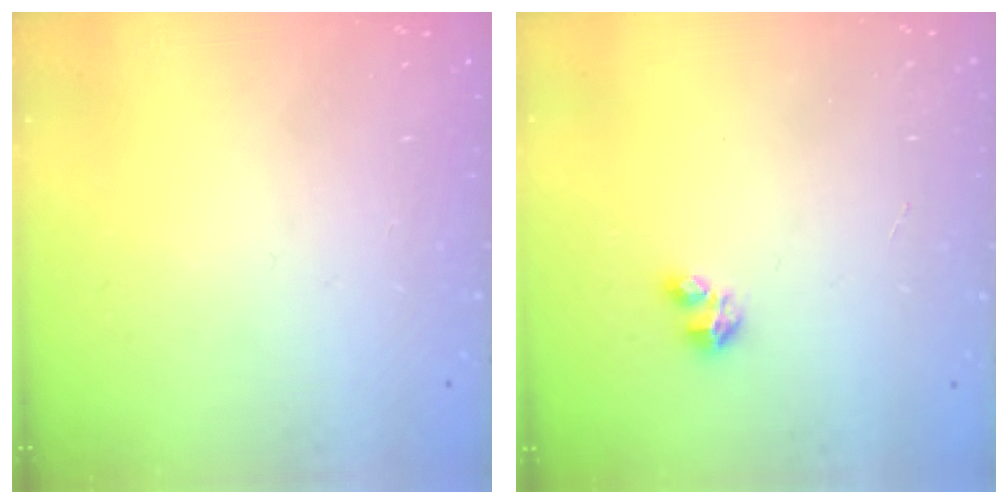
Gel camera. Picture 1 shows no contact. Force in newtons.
{"total": 3.4, "press": 3.4, "slide": 0.4}